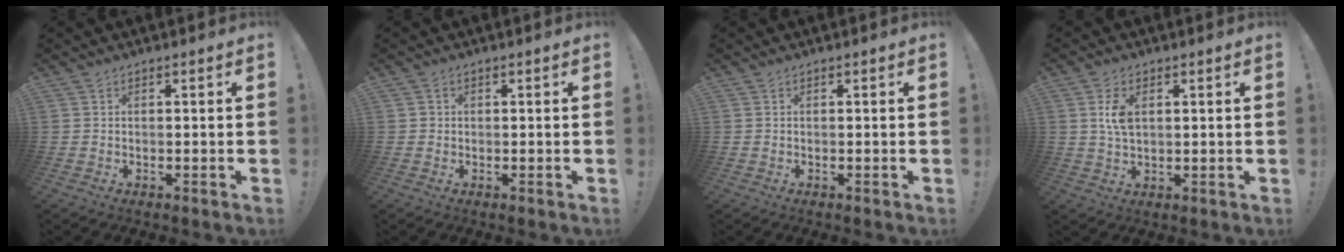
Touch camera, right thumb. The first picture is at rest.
{"total": 0.7, "force": [0.1, 0.7, 0.1], "torque": [-0.003, 0.004, 0.002]}
{"total": 0.0}
{"total": 6.0, "force": [1.7, 3.4, 4.6], "torque": [-0.075, -0.005, 0.026]}